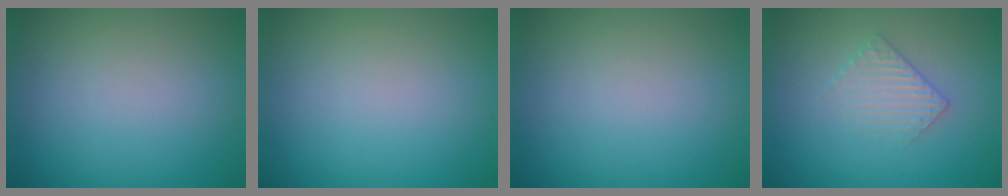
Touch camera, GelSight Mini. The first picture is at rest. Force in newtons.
{"total": 0.0}
{"total": 0.0}
{"total": 2.2, "press": 2.2, "slide": 0.5}